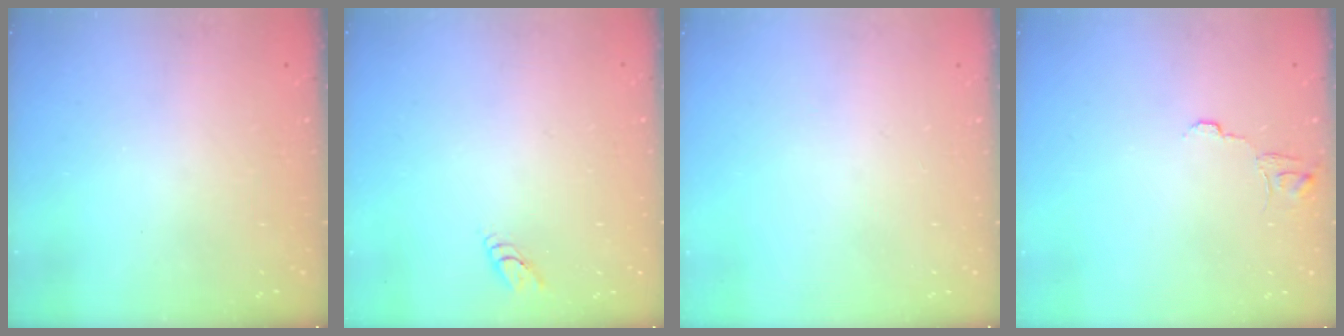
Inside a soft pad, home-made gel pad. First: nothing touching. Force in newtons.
{"total": 2.6, "press": 2.6, "slide": 0.3}
{"total": 0.0}
{"total": 6.6, "press": 6.6, "slide": 0.4}